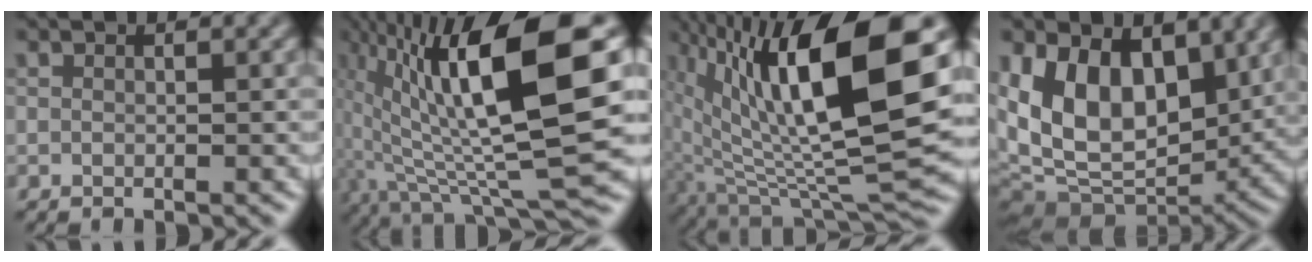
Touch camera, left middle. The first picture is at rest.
{"total": 15.0, "force": [1.9, 3.8, 14.4], "torque": [-0.249, 0.006, 0.039]}
{"total": 16.1, "force": [3.6, 4.9, 14.9], "torque": [-0.243, -0.002, 0.062]}
{"total": 11.8, "force": [2.2, 7.7, 8.6], "torque": [-0.152, -0.015, 0.033]}